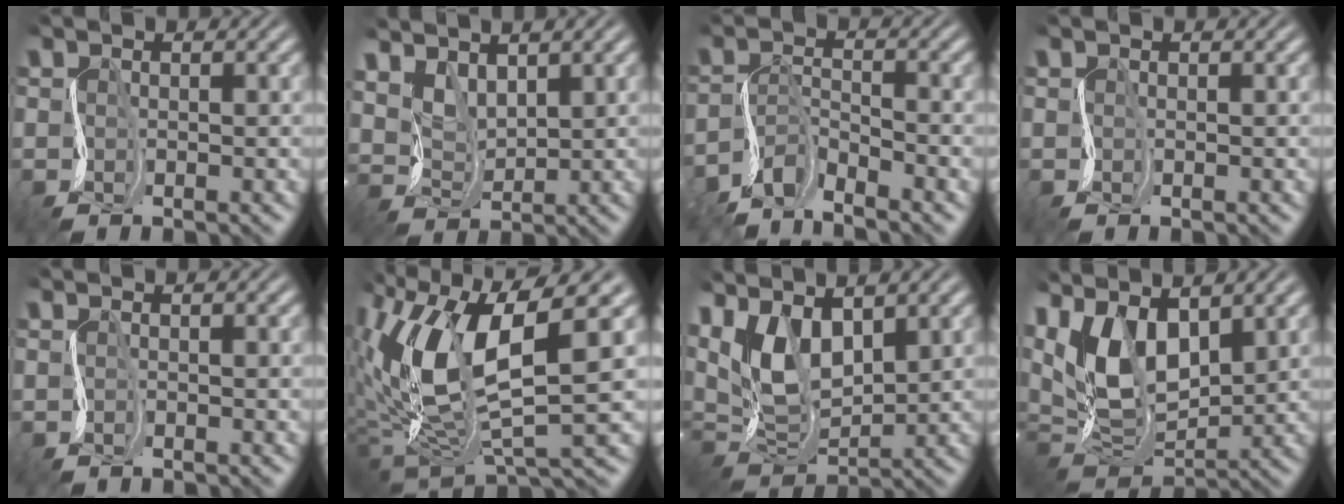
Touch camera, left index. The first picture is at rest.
{"total": 3.3, "force": [3.2, 0.9, 0.0], "torque": [-0.019, 0.003, 0.067]}
{"total": 4.0, "force": [-3.6, 1.0, 1.3], "torque": [-0.033, 0.002, -0.075]}
{"total": 0.0}
{"total": 0.6, "force": [0.0, -0.4, -0.5], "torque": [0.006, -0.001, -0.003]}
{"total": 11.3, "force": [2.4, 5.3, 9.7], "torque": [-0.206, -0.004, 0.042]}
{"total": 6.1, "force": [3.9, 2.6, 3.9], "torque": [-0.092, 0.005, 0.071]}
{"total": 7.8, "force": [4.2, 3.8, 5.3], "torque": [-0.120, 0.005, 0.073]}